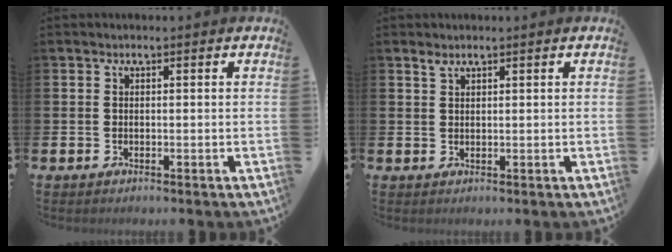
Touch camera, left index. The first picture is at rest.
{"total": 1.4, "force": [1.2, 0.4, 0.6], "torque": [-0.001, -0.001, 0.019]}